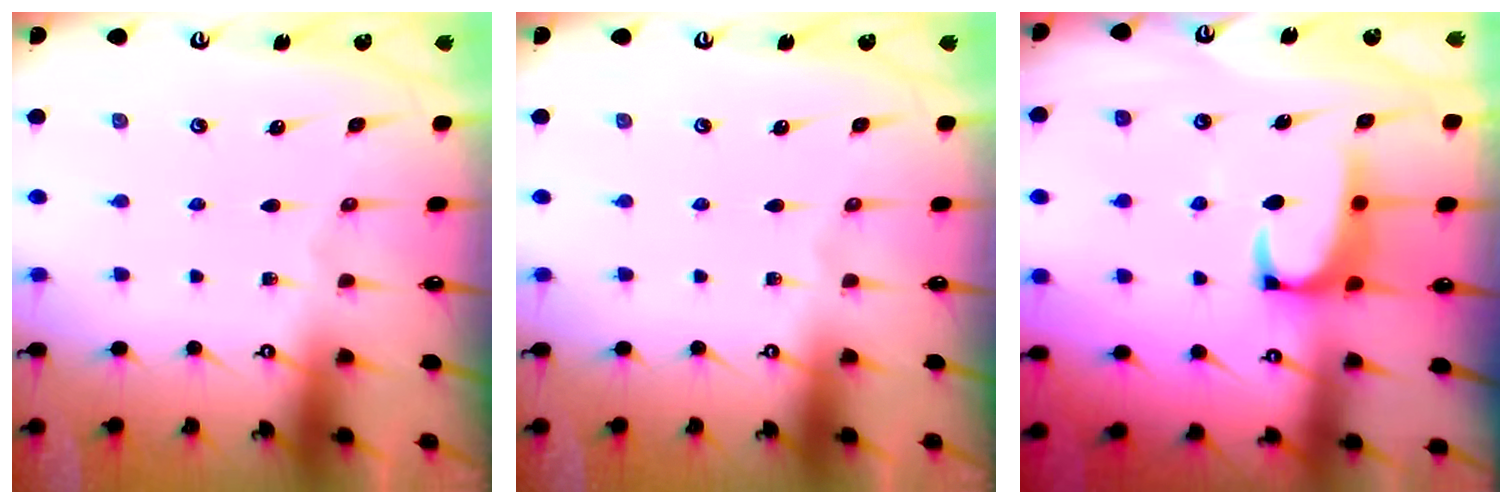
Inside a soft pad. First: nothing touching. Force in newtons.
{"total": 0.0}
{"total": 2.1, "press": 1.9, "slide": 1.0}